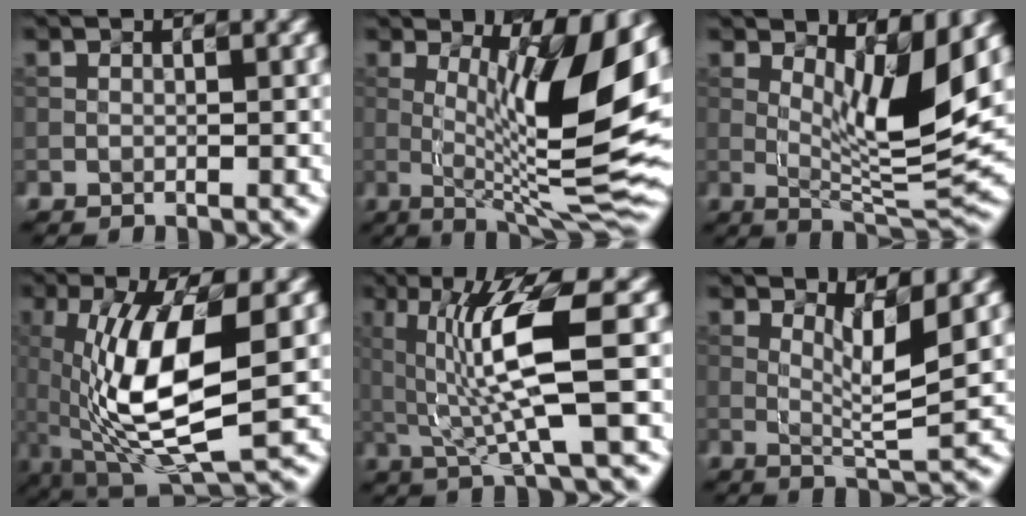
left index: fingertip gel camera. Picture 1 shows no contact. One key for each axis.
{"total": 12.0, "fx": 1.6, "fy": 2.6, "fz": 11.6, "tx": -0.172, "ty": -0.002, "tz": 0.041}
{"total": 7.1, "fx": 1.9, "fy": 1.6, "fz": 6.6, "tx": -0.109, "ty": -0.020, "tz": 0.049}
{"total": 10.1, "fx": -1.3, "fy": 3.5, "fz": 9.4, "tx": -0.188, "ty": 0.002, "tz": -0.012}
{"total": 7.5, "fx": 0.3, "fy": 1.0, "fz": 7.4, "tx": -0.133, "ty": -0.007, "tz": 0.024}
{"total": 3.5, "fx": 1.1, "fy": 0.3, "fz": 3.3, "tx": -0.063, "ty": -0.007, "tz": 0.036}